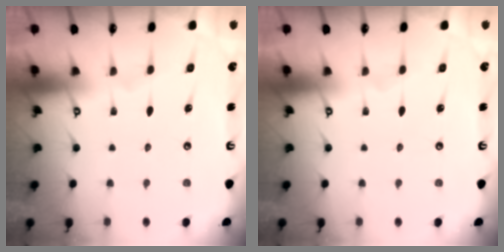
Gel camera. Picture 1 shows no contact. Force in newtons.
{"total": 0.0}